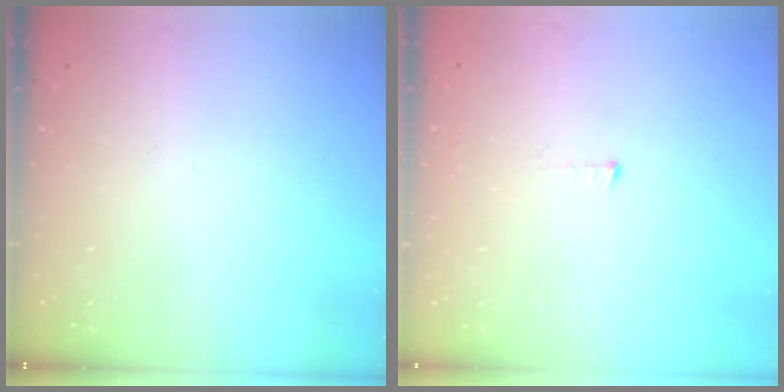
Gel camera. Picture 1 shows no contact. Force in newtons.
{"total": 3.0, "press": 3.0, "slide": 0.3}